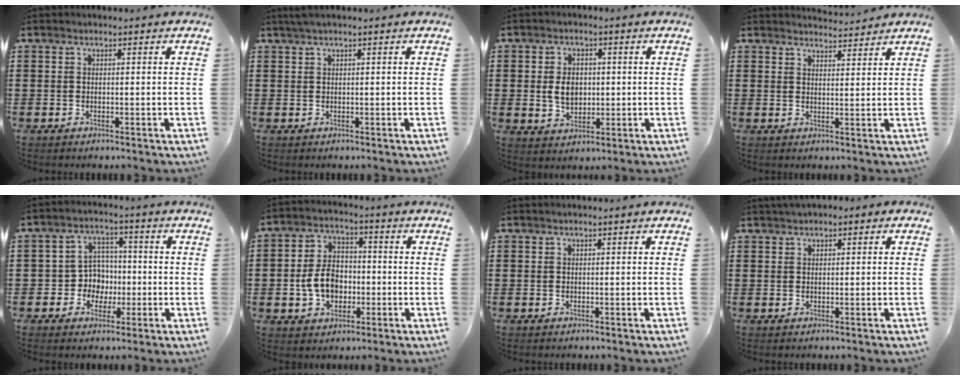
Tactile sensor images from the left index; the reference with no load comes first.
{"total": 0.9, "force": [0.4, 0.0, 0.8], "torque": [-0.014, 0.000, 0.007]}
{"total": 4.6, "force": [0.0, 3.2, 3.2], "torque": [-0.068, 0.005, -0.005]}
{"total": 2.9, "force": [2.9, 0.1, 0.1], "torque": [-0.003, -0.013, 0.053]}
{"total": 5.7, "force": [-0.9, 5.4, 1.7], "torque": [-0.051, 0.016, -0.016]}
{"total": 7.5, "force": [-1.6, 5.5, 4.7], "torque": [-0.112, 0.003, -0.037]}
{"total": 0.0}
{"total": 1.1, "force": [0.6, 0.5, 0.7], "torque": [-0.015, 0.004, 0.012]}